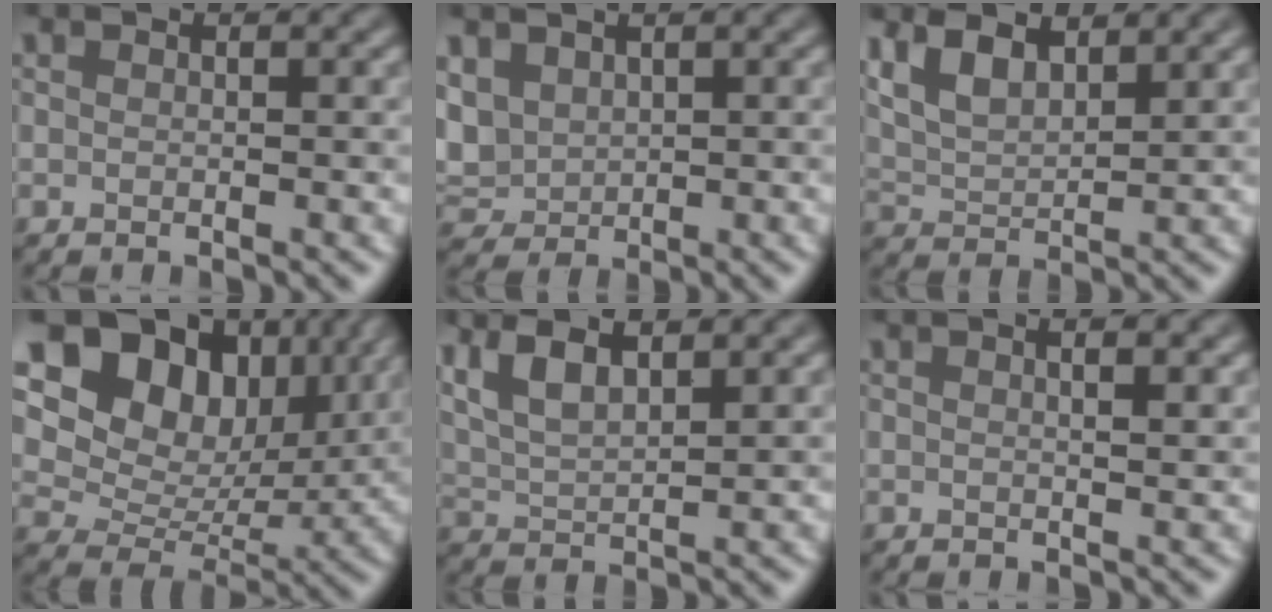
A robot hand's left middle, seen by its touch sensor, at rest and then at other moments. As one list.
[{"total": 3.3, "force": [1.2, 2.5, 1.7], "torque": [-0.053, 0.000, 0.028]}, {"total": 5.3, "force": [3.3, 2.2, 3.5], "torque": [-0.071, 0.012, 0.056]}, {"total": 12.9, "force": [6.5, 8.4, 7.3], "torque": [-0.141, 0.025, 0.110]}, {"total": 5.9, "force": [3.6, 1.9, 4.2], "torque": [-0.084, 0.013, 0.058]}, {"total": 2.0, "force": [0.8, 0.7, 1.7], "torque": [-0.013, 0.001, -0.001]}]